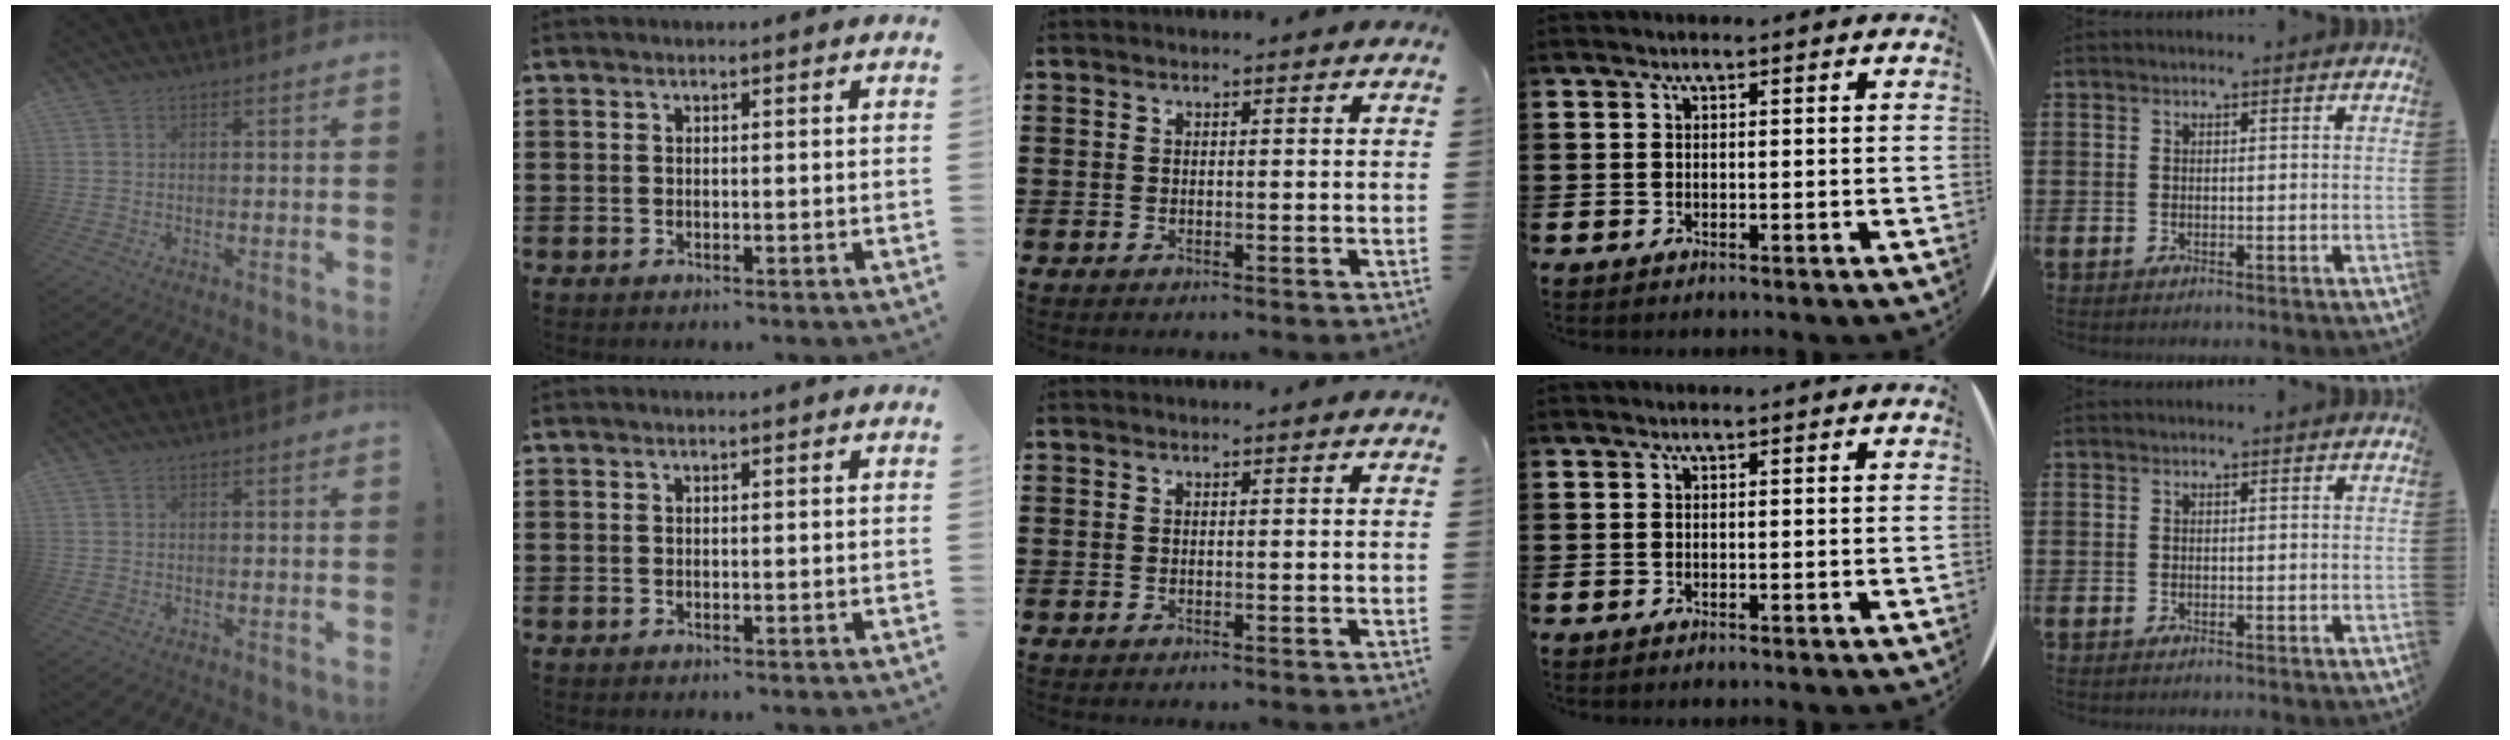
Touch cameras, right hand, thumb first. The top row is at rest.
{}